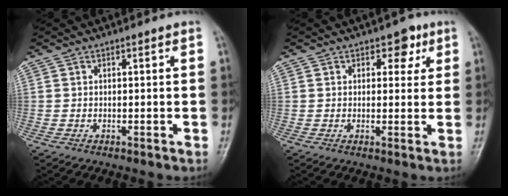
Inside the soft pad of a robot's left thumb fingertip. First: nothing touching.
{"total": 4.0, "force": [2.0, 2.7, 2.2], "torque": [0.000, -0.006, 0.022]}